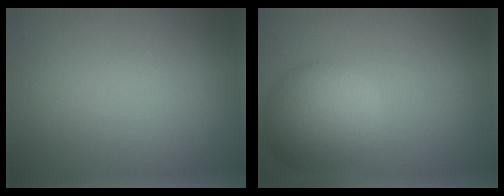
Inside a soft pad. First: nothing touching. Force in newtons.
{"total": 6.9, "press": 6.9, "slide": 0.2}